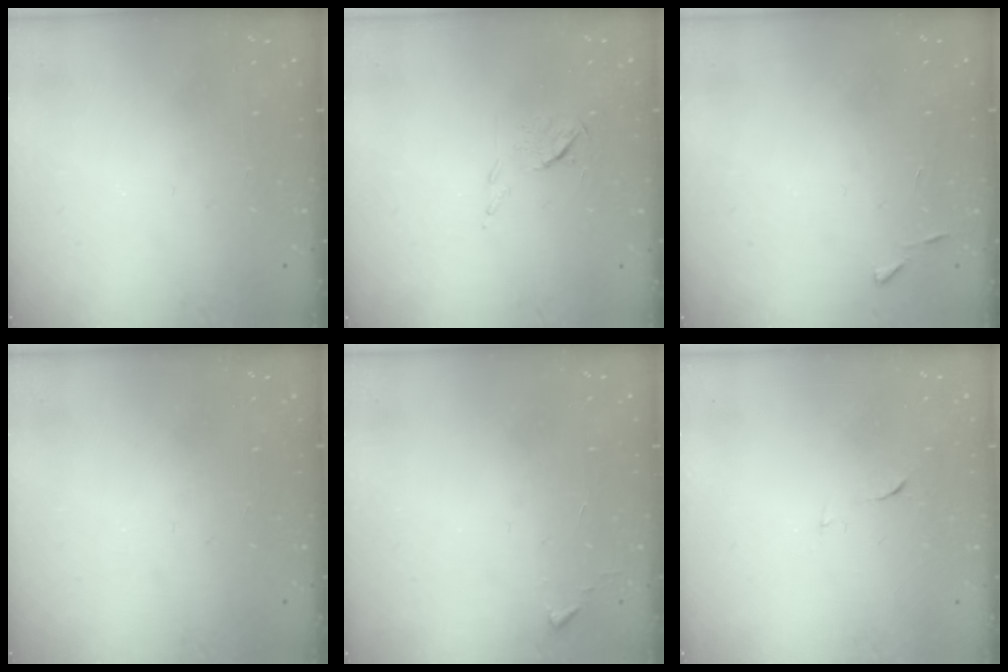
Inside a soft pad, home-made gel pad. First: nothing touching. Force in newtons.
{"total": 5.4, "press": 5.3, "slide": 0.9}
{"total": 3.1, "press": 3.1, "slide": 0.3}
{"total": 0.0}
{"total": 2.7, "press": 2.7, "slide": 0.5}
{"total": 4.5, "press": 4.3, "slide": 1.0}